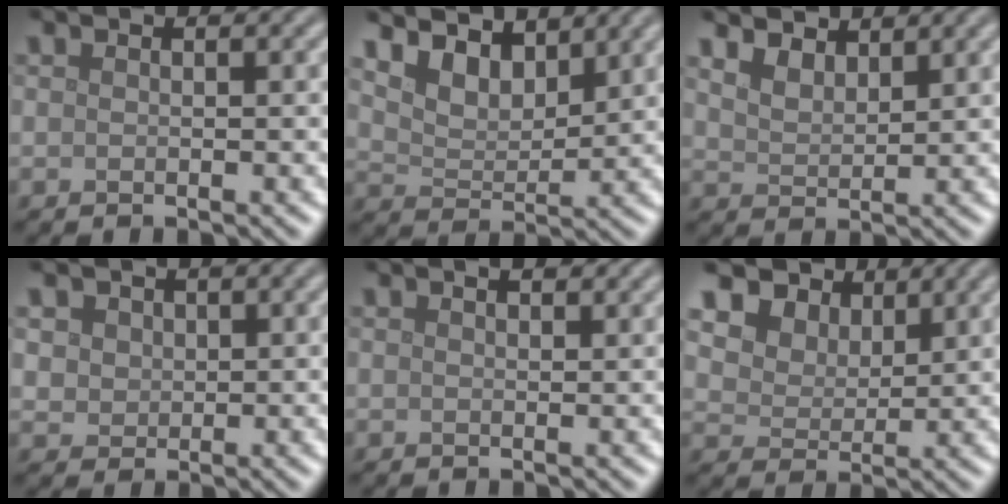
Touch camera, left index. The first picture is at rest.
{"total": 6.1, "force": [4.7, 2.8, 2.6], "torque": [-0.078, -0.007, 0.083]}
{"total": 4.6, "force": [3.8, 1.9, 1.9], "torque": [-0.055, 0.008, 0.058]}
{"total": 3.1, "force": [1.4, 2.4, 1.3], "torque": [-0.039, 0.006, 0.030]}
{"total": 1.5, "force": [1.1, 0.4, 0.9], "torque": [-0.014, 0.001, 0.016]}
{"total": 9.5, "force": [5.9, 6.3, 3.8], "torque": [-0.091, 0.009, 0.103]}